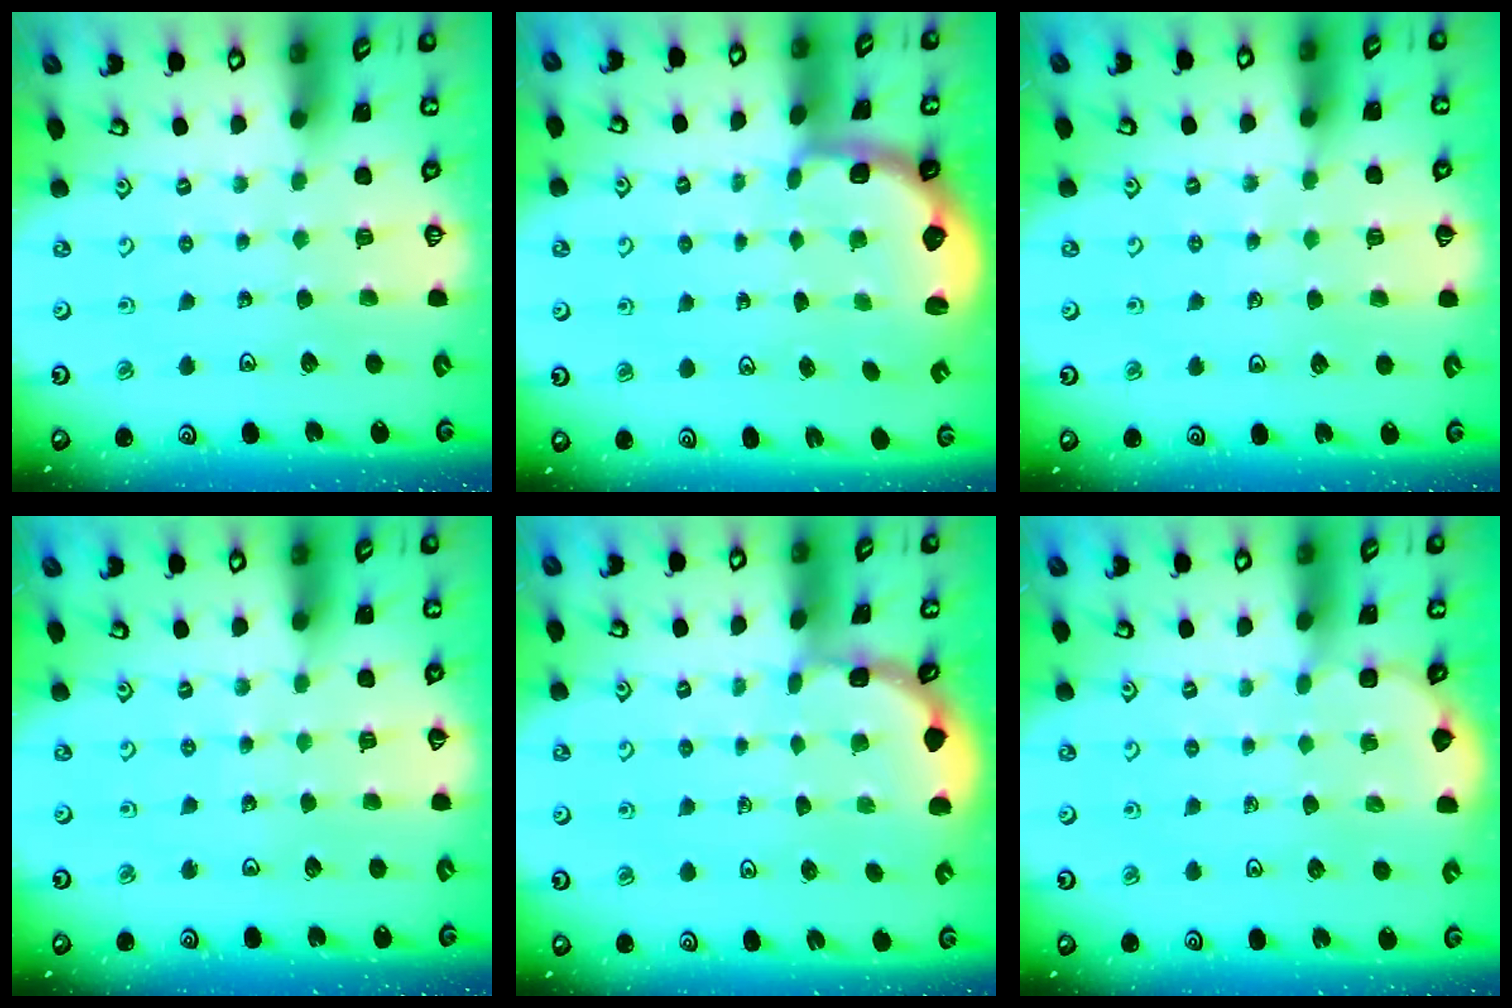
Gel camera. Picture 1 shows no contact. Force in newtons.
{"total": 2.8, "press": 1.7, "slide": 2.2}
{"total": 4.1, "press": 4.1, "slide": 0.6}
{"total": 3.1, "press": 3.1, "slide": 0.2}
{"total": 1.6, "press": 1.6, "slide": 0.1}
{"total": 2.9, "press": 2.9, "slide": 0.2}